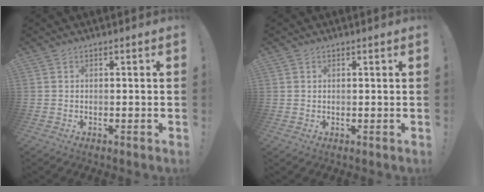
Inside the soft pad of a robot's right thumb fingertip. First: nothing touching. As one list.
[{"total": 2.6, "force": [1.0, 2.4, 0.0], "torque": [0.001, -0.006, 0.019]}]